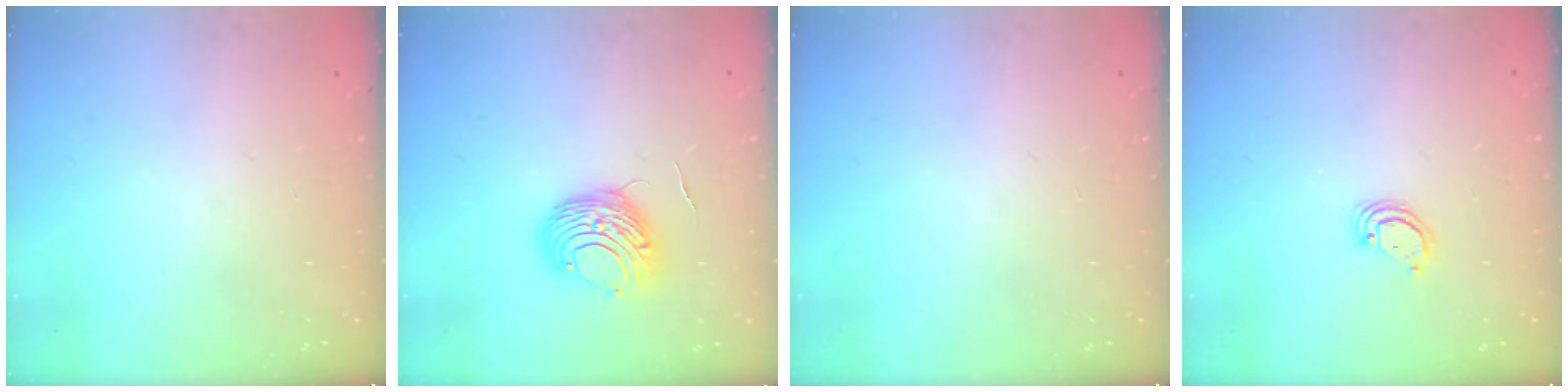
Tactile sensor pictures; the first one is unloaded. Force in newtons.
{"total": 10.2, "press": 10.2, "slide": 0.8}
{"total": 0.0}
{"total": 3.4, "press": 3.4, "slide": 0.3}